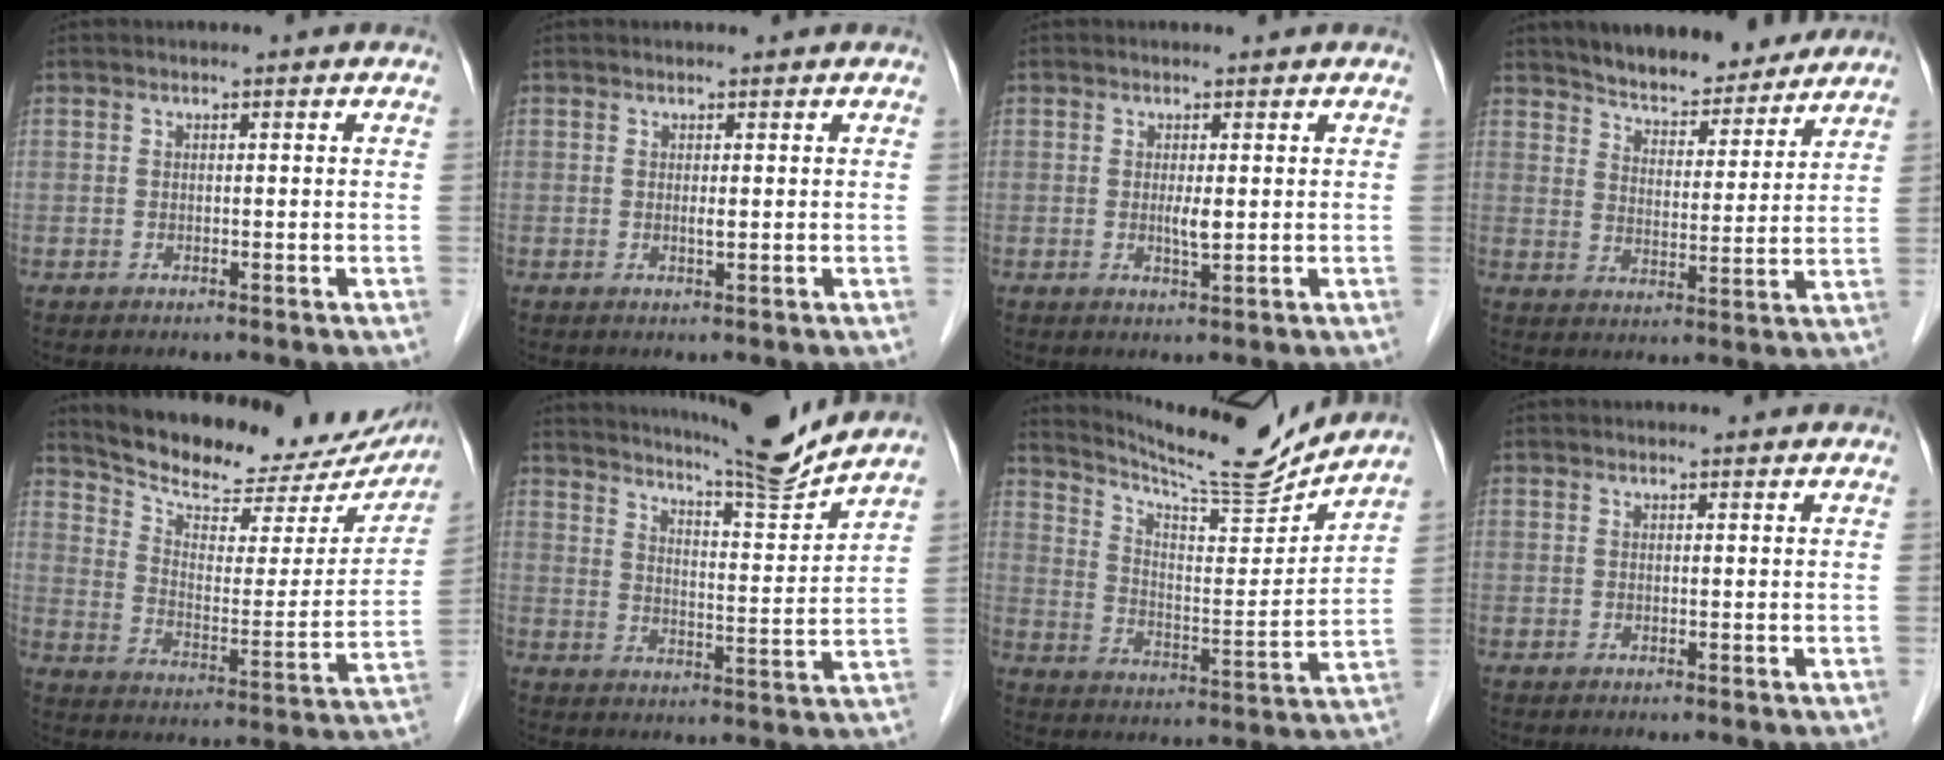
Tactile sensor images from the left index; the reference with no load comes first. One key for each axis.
{"total": 0.9, "fx": 0.4, "fy": 0.1, "fz": 0.8, "tx": -0.019, "ty": -0.001, "tz": 0.005}
{"total": 1.9, "fx": 0.3, "fy": 0.3, "fz": 1.8, "tx": -0.035, "ty": -0.003, "tz": 0.007}
{"total": 12.0, "fx": 10.8, "fy": 2.9, "fz": 4.2, "tx": -0.054, "ty": 0.002, "tz": 0.161}
{"total": 23.9, "fx": 21.5, "fy": 7.1, "fz": 7.7, "tx": -0.114, "ty": -0.028, "tz": 0.286}
{"total": 12.9, "fx": 12.2, "fy": -1.3, "fz": 4.0, "tx": -0.073, "ty": -0.029, "tz": 0.177}
{"total": 16.0, "fx": 15.2, "fy": 0.0, "fz": 4.7, "tx": -0.091, "ty": -0.032, "tz": 0.237}
{"total": 0.7, "fx": 0.7, "fy": 0.1, "fz": 0.0, "tx": -0.008, "ty": 0.001, "tz": 0.010}